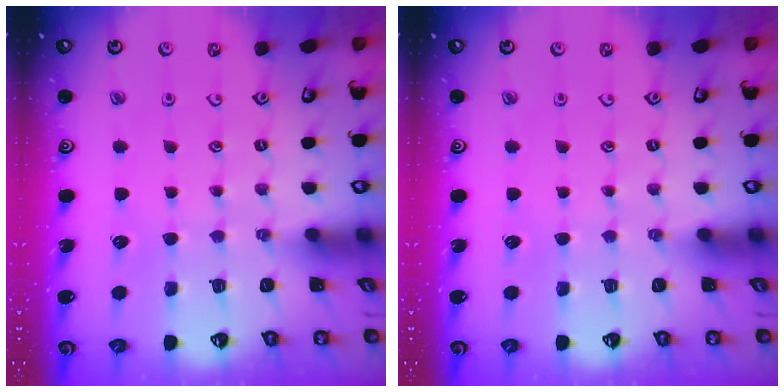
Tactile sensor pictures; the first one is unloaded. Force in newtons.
{"total": 0.0}